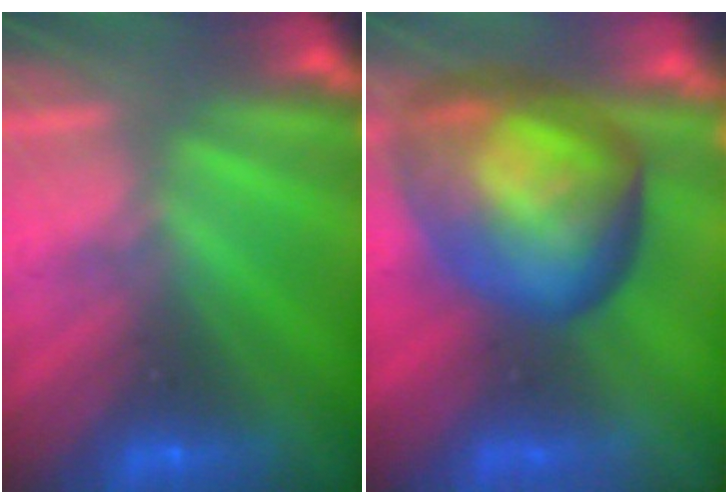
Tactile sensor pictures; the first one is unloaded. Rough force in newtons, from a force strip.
{"total": 8.7}